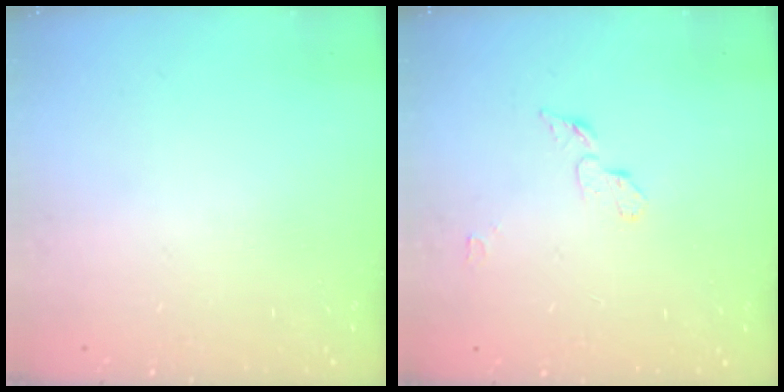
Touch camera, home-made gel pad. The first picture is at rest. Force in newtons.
{"total": 4.3, "press": 4.3, "slide": 0.5}